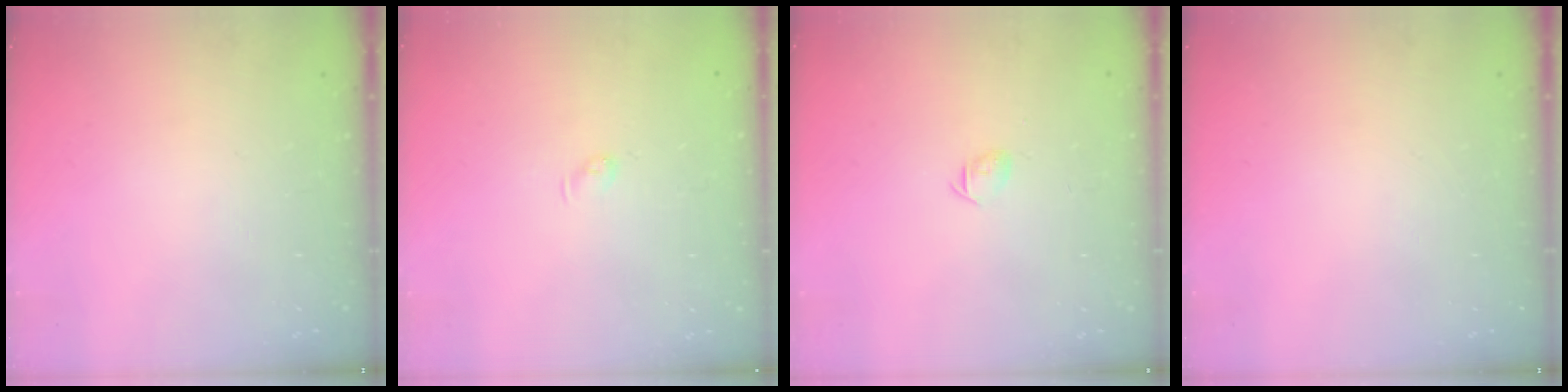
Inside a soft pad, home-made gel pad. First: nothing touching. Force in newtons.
{"total": 3.3, "press": 3.3, "slide": 0.5}
{"total": 3.4, "press": 3.3, "slide": 0.9}
{"total": 0.0}